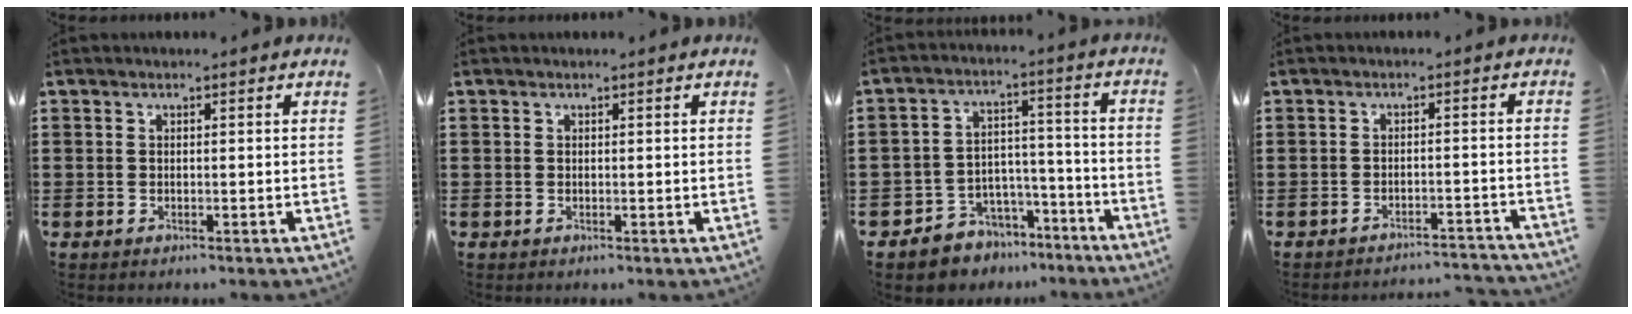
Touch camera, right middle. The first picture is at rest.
{"total": 0.0}
{"total": 5.4, "force": [-4.5, 2.9, -0.7], "torque": [0.001, 0.015, -0.089]}
{"total": 2.6, "force": [-2.6, 0.0, -0.2], "torque": [-0.003, -0.001, -0.056]}